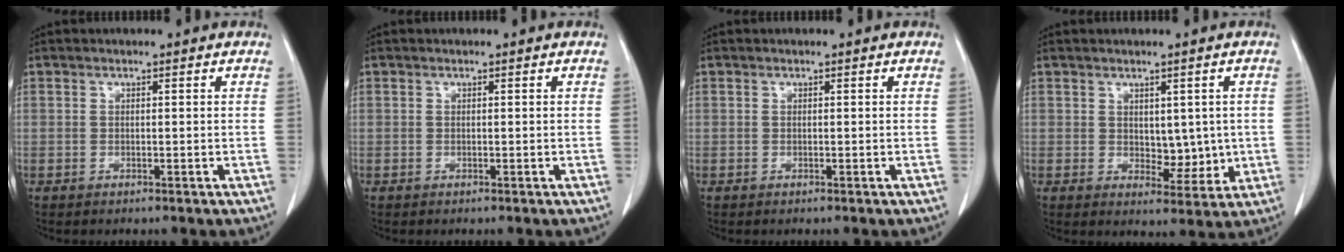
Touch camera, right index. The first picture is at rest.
{"total": 0.0}
{"total": 0.0}
{"total": 4.9, "force": [0.3, 2.9, 4.0], "torque": [-0.044, -0.006, 0.014]}